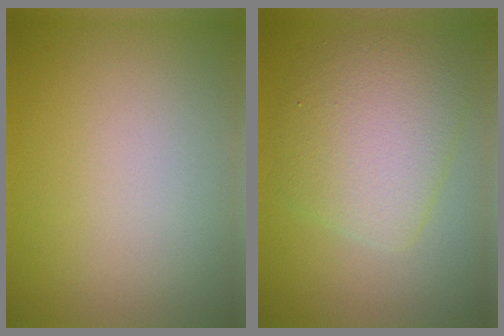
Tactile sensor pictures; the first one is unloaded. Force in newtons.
{"total": 5.8, "press": 5.8, "slide": 0.2}